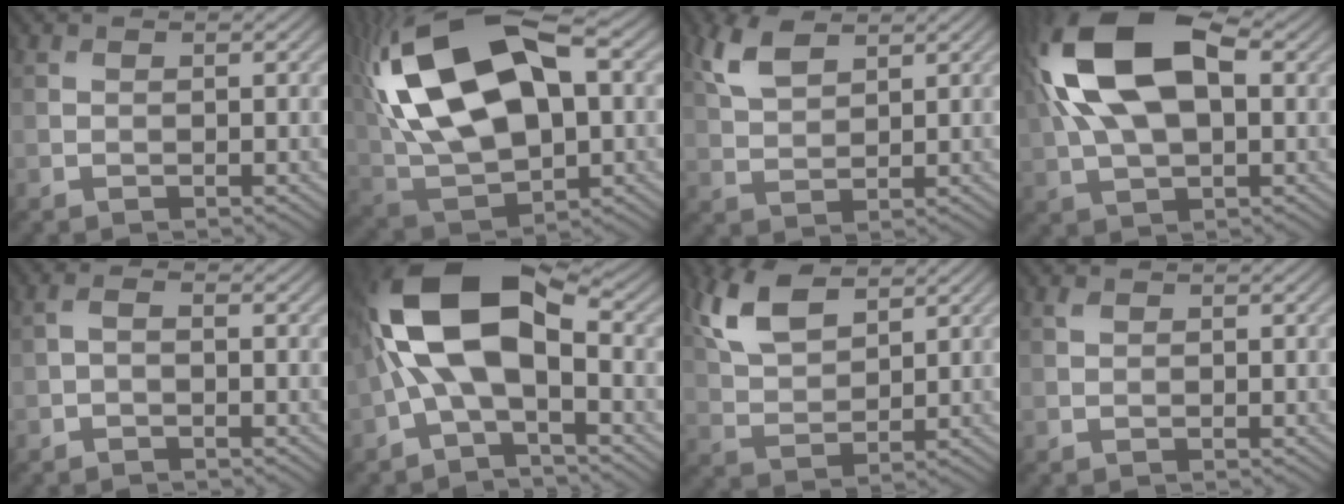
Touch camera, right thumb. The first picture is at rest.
{"total": 20.5, "force": [5.4, 11.0, 16.4], "torque": [-0.334, 0.025, 0.087]}
{"total": 5.3, "force": [3.2, 2.4, 3.5], "torque": [-0.090, 0.006, 0.068]}
{"total": 16.2, "force": [3.8, 8.6, 13.2], "torque": [-0.278, 0.029, 0.055]}
{"total": 1.3, "force": [-0.5, 0.5, 1.1], "torque": [-0.025, 0.002, -0.014]}
{"total": 13.3, "force": [0.4, 6.1, 11.8], "torque": [-0.240, 0.028, -0.007]}
{"total": 8.0, "force": [4.6, 3.7, 5.4], "torque": [-0.134, 0.007, 0.093]}
{"total": 0.5, "force": [0.3, 0.2, 0.4], "torque": [-0.010, 0.001, 0.007]}